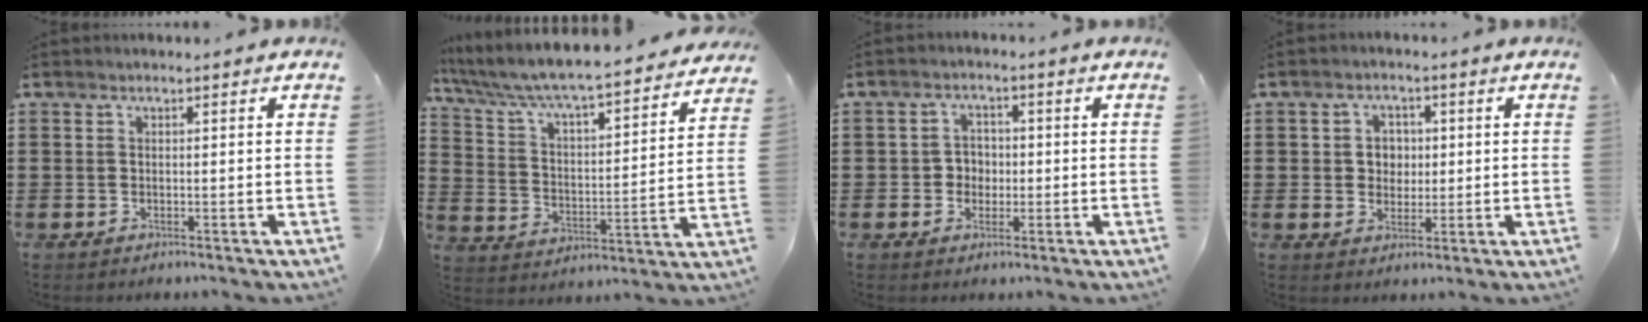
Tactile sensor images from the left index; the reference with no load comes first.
{"total": 5.7, "force": [5.3, -0.1, 2.2], "torque": [-0.068, -0.045, 0.081]}
{"total": 3.1, "force": [-0.6, 2.8, 1.2], "torque": [-0.033, 0.006, -0.016]}
{"total": 3.7, "force": [0.4, 3.4, 1.5], "torque": [-0.037, 0.008, 0.000]}